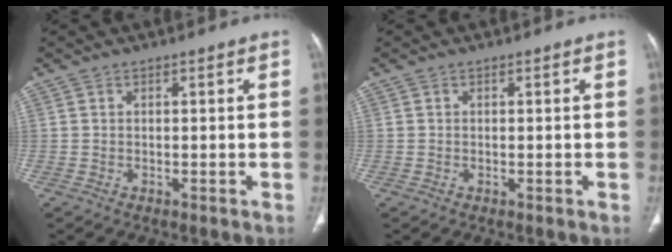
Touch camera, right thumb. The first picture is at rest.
{"total": 0.0}